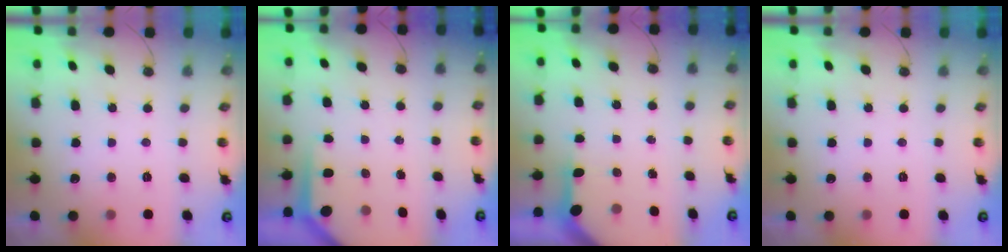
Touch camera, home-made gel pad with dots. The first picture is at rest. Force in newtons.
{"total": 3.7, "press": 3.7, "slide": 0.3}
{"total": 2.9, "press": 2.9, "slide": 0.2}
{"total": 0.0}